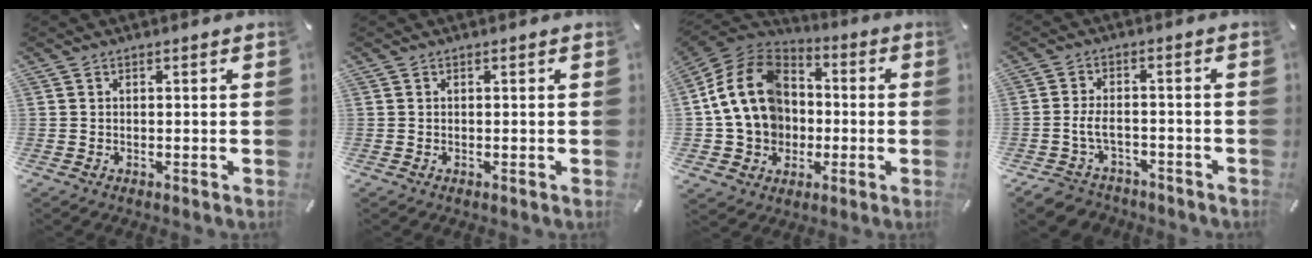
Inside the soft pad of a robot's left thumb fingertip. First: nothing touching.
{"total": 0.0}
{"total": 17.6, "force": [-0.8, 15.2, 8.9], "torque": [-0.189, 0.016, -0.010]}
{"total": 6.1, "force": [-2.8, 4.1, 3.5], "torque": [-0.077, 0.016, -0.053]}